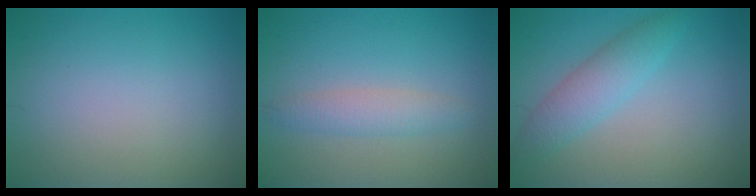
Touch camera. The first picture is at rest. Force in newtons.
{"total": 2.2, "press": 2.2, "slide": 0.0}
{"total": 2.4, "press": 2.4, "slide": 0.2}